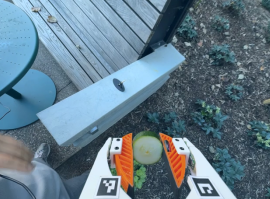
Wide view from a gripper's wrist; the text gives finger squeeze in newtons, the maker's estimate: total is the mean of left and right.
{"total": 10.5, "left": 10.5, "right": 10.5}